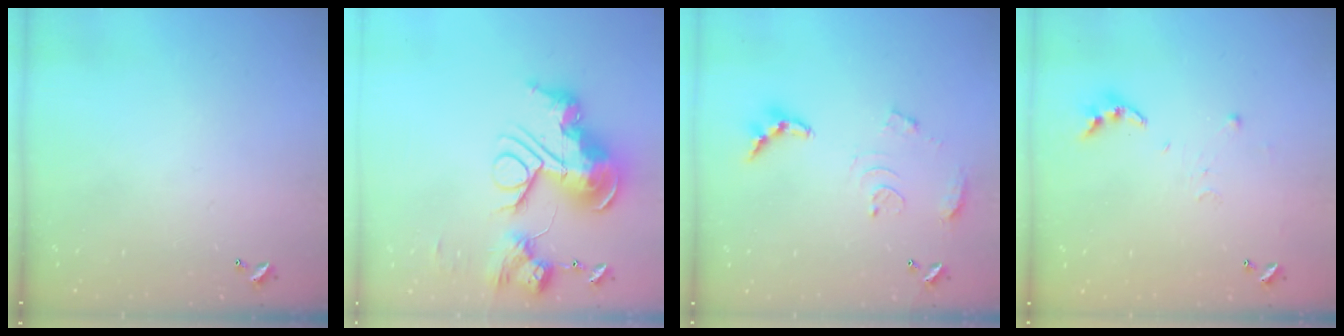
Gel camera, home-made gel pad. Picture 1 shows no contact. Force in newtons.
{"total": 0.7, "press": 0.7, "slide": 0.0}
{"total": 10.6, "press": 10.6, "slide": 0.8}
{"total": 4.9, "press": 4.8, "slide": 0.5}